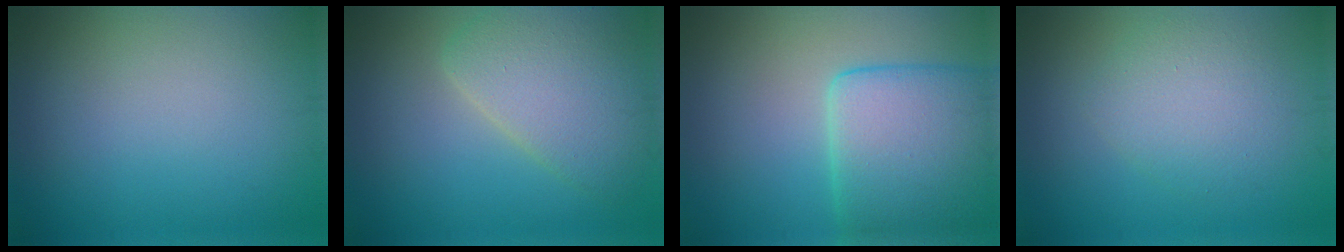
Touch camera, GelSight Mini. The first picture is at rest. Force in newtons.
{"total": 5.5, "press": 5.5, "slide": 0.3}
{"total": 8.0, "press": 7.9, "slide": 0.6}
{"total": 3.4, "press": 3.4, "slide": 0.3}